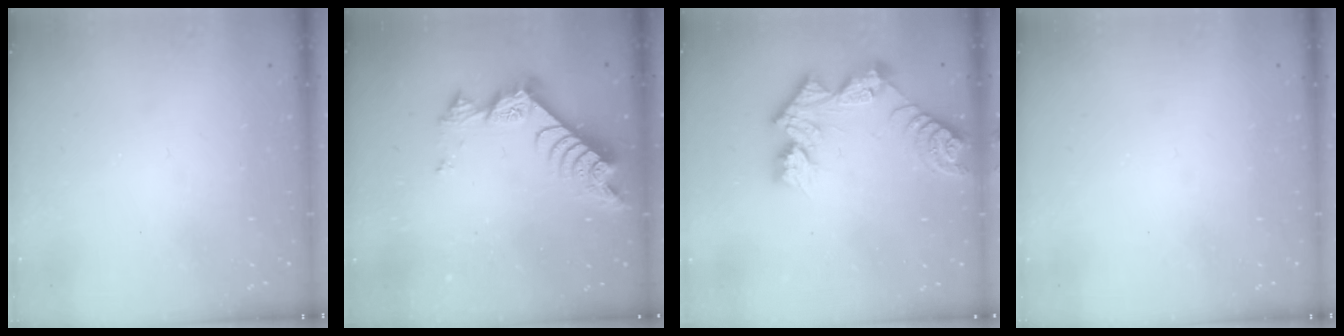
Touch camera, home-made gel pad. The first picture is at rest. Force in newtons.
{"total": 8.3, "press": 8.2, "slide": 1.0}
{"total": 11.0, "press": 11.0, "slide": 0.8}
{"total": 0.0}